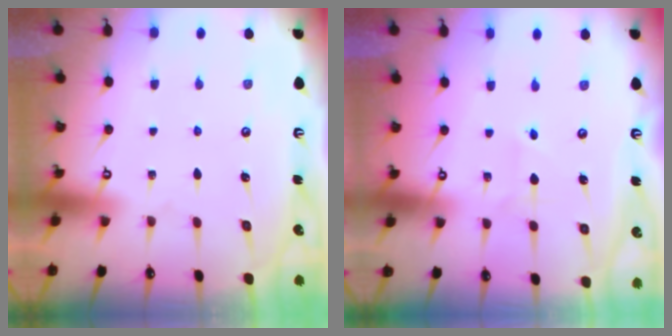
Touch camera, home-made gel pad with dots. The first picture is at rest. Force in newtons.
{"total": 2.4, "press": 2.4, "slide": 0.2}